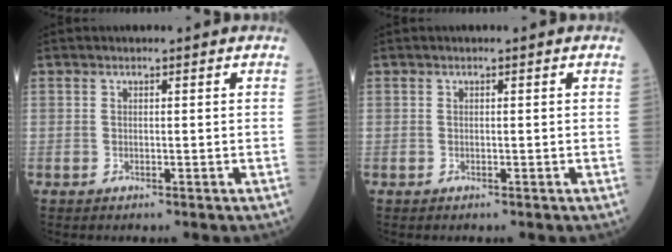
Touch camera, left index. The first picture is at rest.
{"total": 0.0}